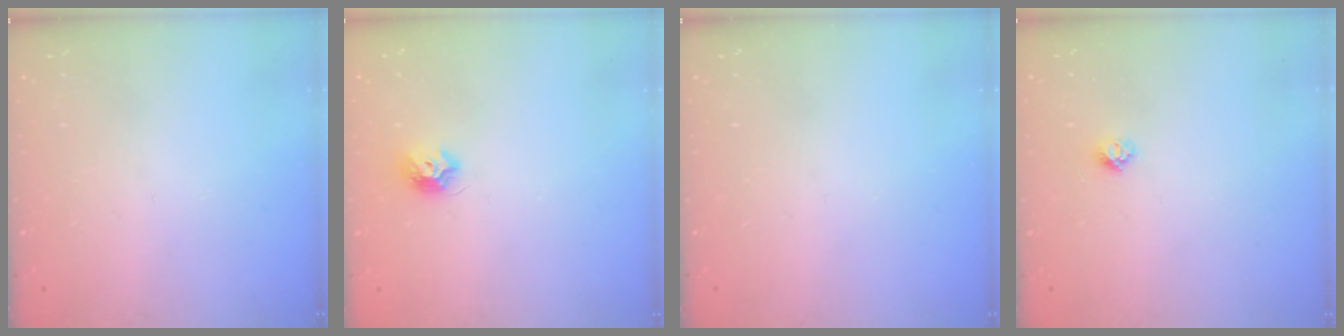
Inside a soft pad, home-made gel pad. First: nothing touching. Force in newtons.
{"total": 7.4, "press": 7.4, "slide": 0.2}
{"total": 0.0}
{"total": 4.5, "press": 4.4, "slide": 0.5}